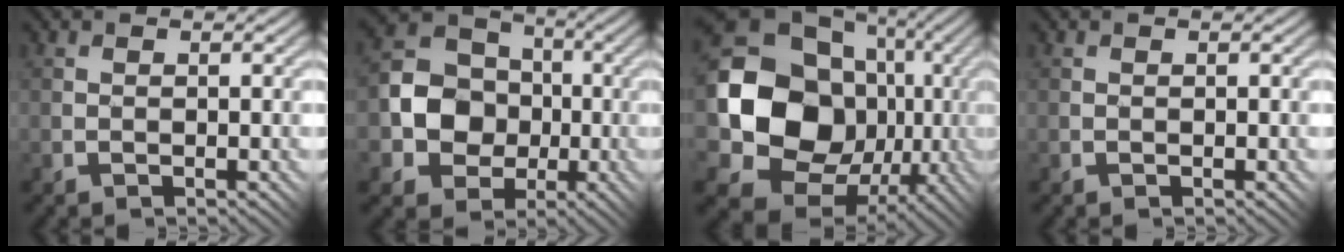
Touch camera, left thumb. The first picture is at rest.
{"total": 9.5, "force": [-1.2, 8.3, 4.4], "torque": [-0.096, -0.006, -0.049]}
{"total": 17.2, "force": [-0.8, 14.3, 9.4], "torque": [-0.192, -0.033, -0.005]}
{"total": 0.0}